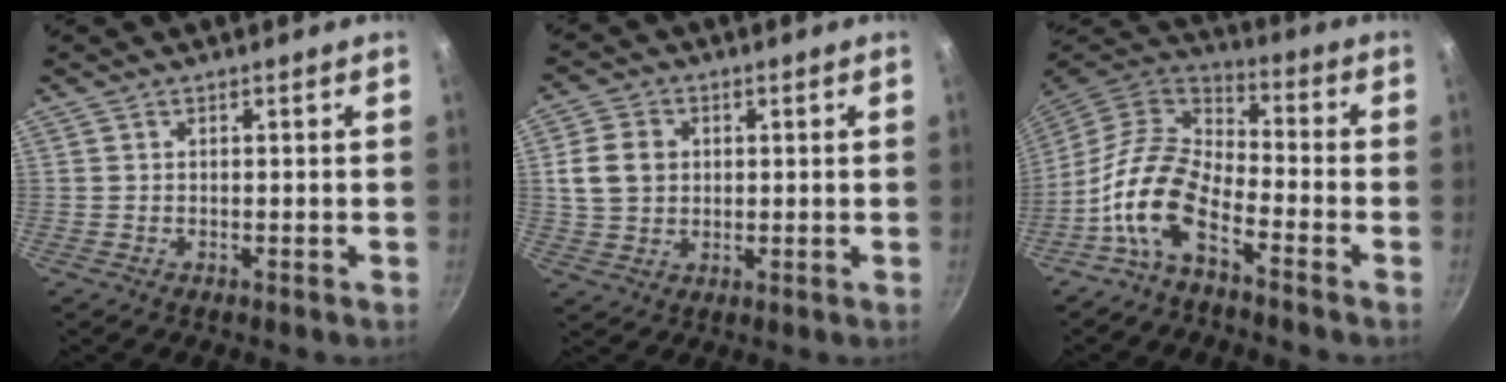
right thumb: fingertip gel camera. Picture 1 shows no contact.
{"total": 7.5, "force": [1.3, 6.1, 4.2], "torque": [-0.061, 0.004, 0.022]}
{"total": 12.2, "force": [-6.3, 5.9, 8.7], "torque": [-0.161, 0.059, -0.138]}